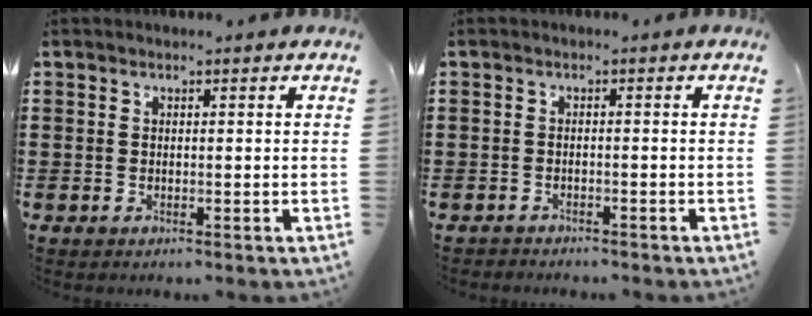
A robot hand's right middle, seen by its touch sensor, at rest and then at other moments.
{"total": 0.8, "force": [-0.8, 0.0, -0.1], "torque": [0.000, 0.003, -0.018]}